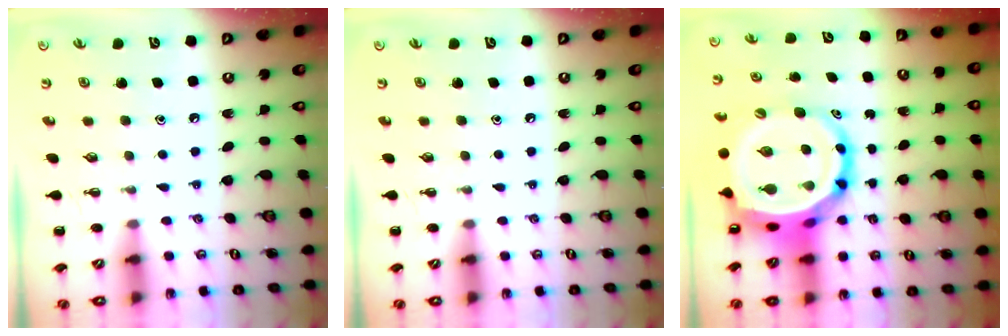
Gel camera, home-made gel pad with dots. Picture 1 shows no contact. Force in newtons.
{"total": 0.0}
{"total": 12.7, "press": 12.2, "slide": 3.5}